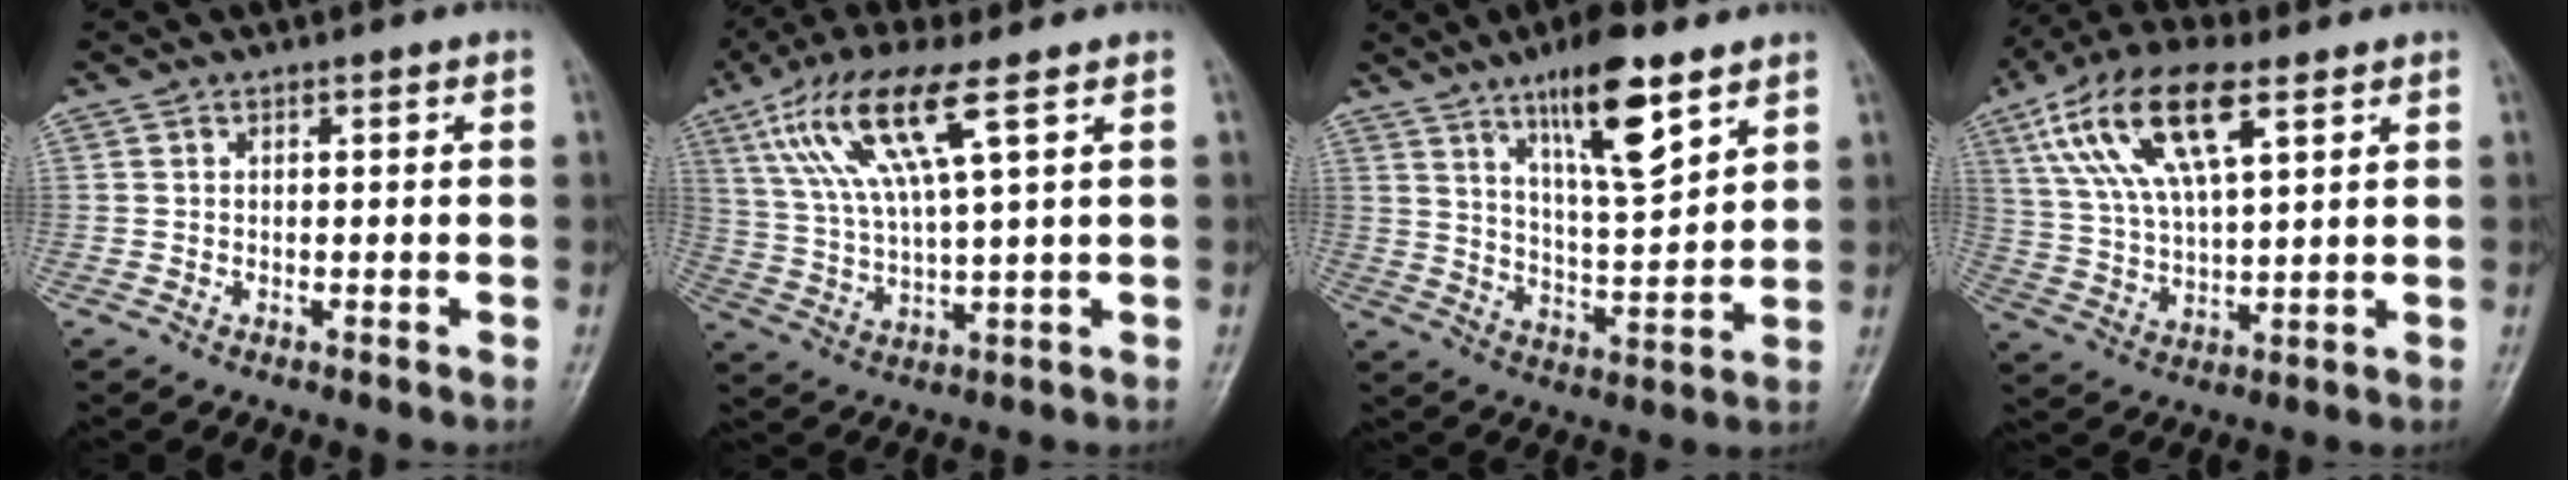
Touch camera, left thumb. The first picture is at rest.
{"total": 13.2, "force": [6.0, 2.6, 11.5], "torque": [-0.250, -0.007, 0.120]}
{"total": 13.6, "force": [8.2, 3.4, 10.3], "torque": [-0.156, -0.048, 0.140]}
{"total": 16.3, "force": [7.5, 6.6, 12.9], "torque": [-0.245, -0.004, 0.140]}